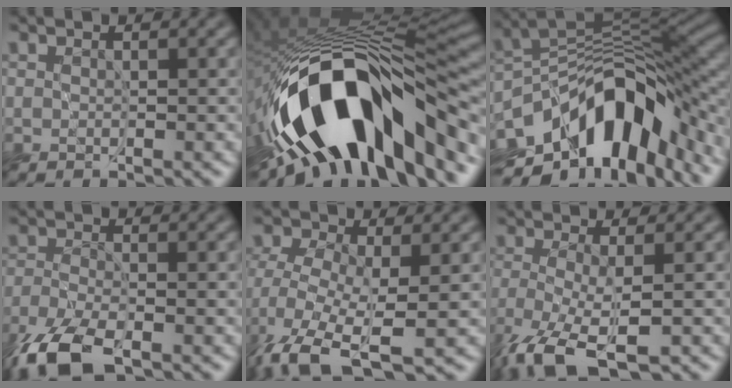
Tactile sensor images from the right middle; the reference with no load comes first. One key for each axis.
{"total": 17.3, "fx": -6.2, "fy": 7.3, "fz": 14.4, "tx": -0.233, "ty": -0.010, "tz": -0.106}
{"total": 12.3, "fx": -6.7, "fy": 6.2, "fz": 8.2, "tx": -0.121, "ty": 0.007, "tz": -0.128}
{"total": 6.6, "fx": -4.7, "fy": 2.3, "fz": 4.0, "tx": -0.089, "ty": -0.019, "tz": -0.098}
{"total": 8.4, "fx": -3.9, "fy": 4.1, "fz": 6.2, "tx": -0.141, "ty": -0.021, "tz": -0.079}
{"total": 6.2, "fx": -3.9, "fy": 1.7, "fz": 4.6, "tx": -0.104, "ty": -0.018, "tz": -0.075}